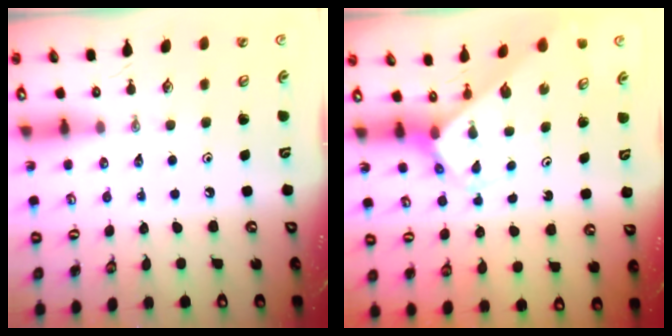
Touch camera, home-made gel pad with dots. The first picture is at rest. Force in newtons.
{"total": 2.8, "press": 2.8, "slide": 0.2}